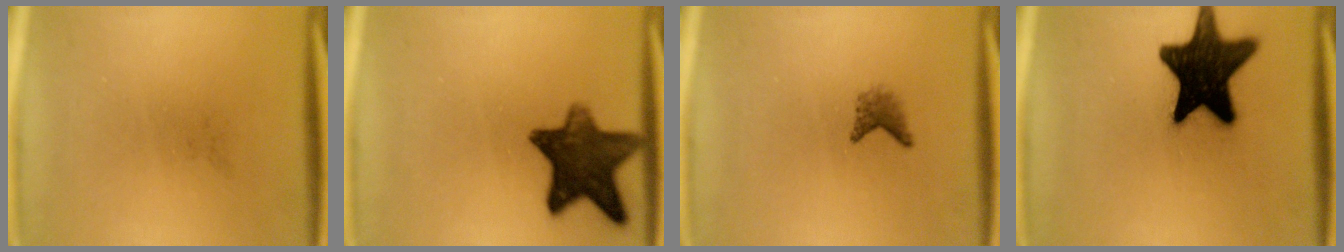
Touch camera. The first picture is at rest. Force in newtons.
{"total": 11.7}
{"total": 1.7}
{"total": 18.9}